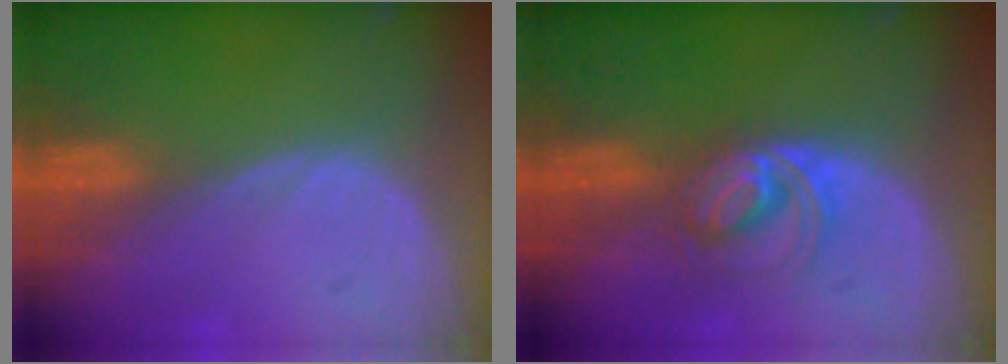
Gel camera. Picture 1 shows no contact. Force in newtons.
{"total": 5.5, "press": 5.4, "slide": 1.3}